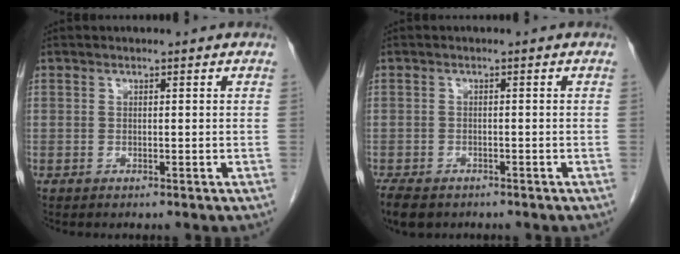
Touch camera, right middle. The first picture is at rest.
{"total": 6.6, "force": [-4.8, 3.3, 3.0], "torque": [-0.056, -0.009, -0.073]}